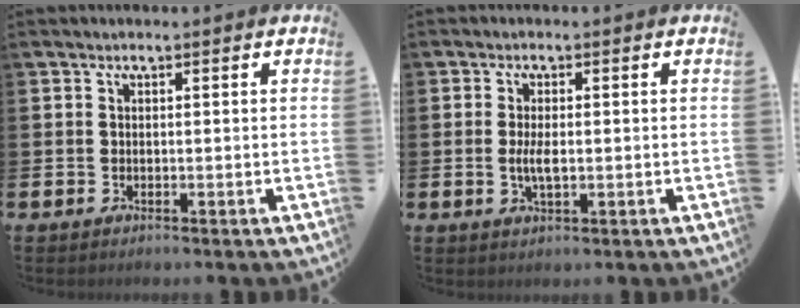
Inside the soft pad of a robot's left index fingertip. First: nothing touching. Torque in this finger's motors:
{"motor_torque": [0.59, 0.13, 0.11, 0.11]}